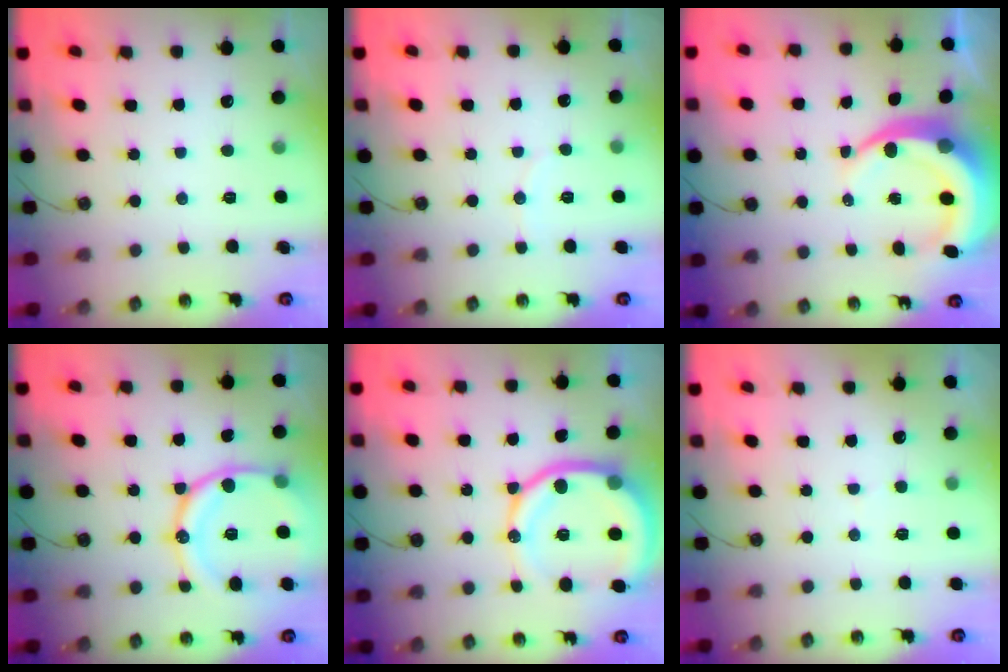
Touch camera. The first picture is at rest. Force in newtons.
{"total": 3.1, "press": 3.1, "slide": 0.2}
{"total": 10.2, "press": 10.1, "slide": 1.4}
{"total": 18.0, "press": 17.9, "slide": 1.3}
{"total": 17.5, "press": 17.3, "slide": 2.0}
{"total": 2.8, "press": 2.6, "slide": 1.1}